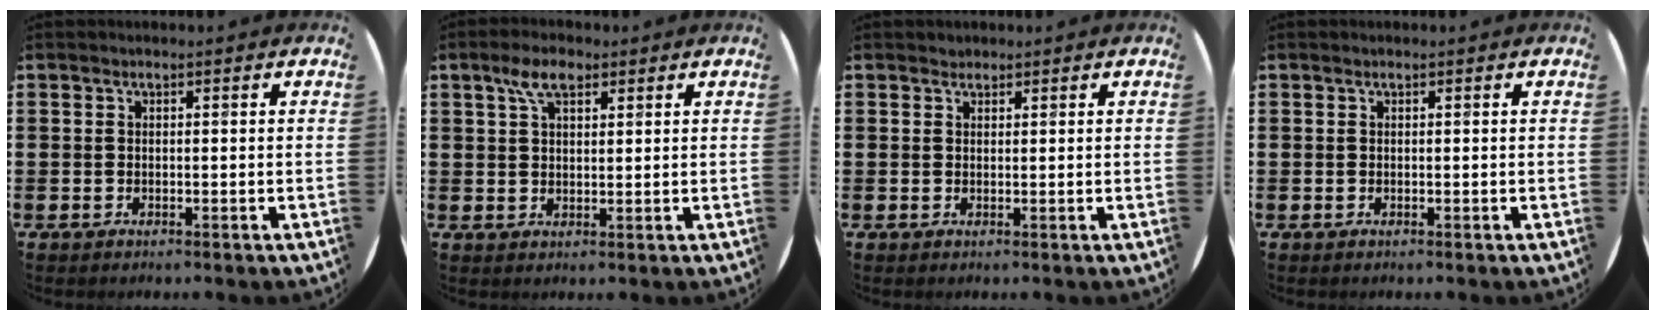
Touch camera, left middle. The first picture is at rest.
{"total": 4.7, "force": [3.0, 2.1, 3.0], "torque": [-0.058, 0.005, 0.052]}
{"total": 0.8, "force": [0.7, 0.2, -0.1], "torque": [0.010, -0.001, 0.012]}
{"total": 0.0}